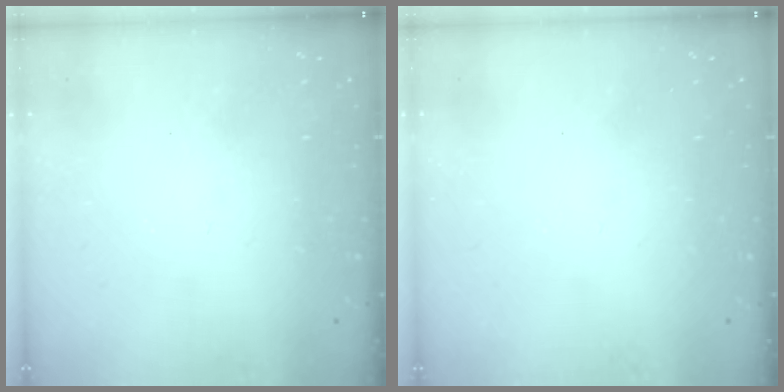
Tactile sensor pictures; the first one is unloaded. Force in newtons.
{"total": 0.0}